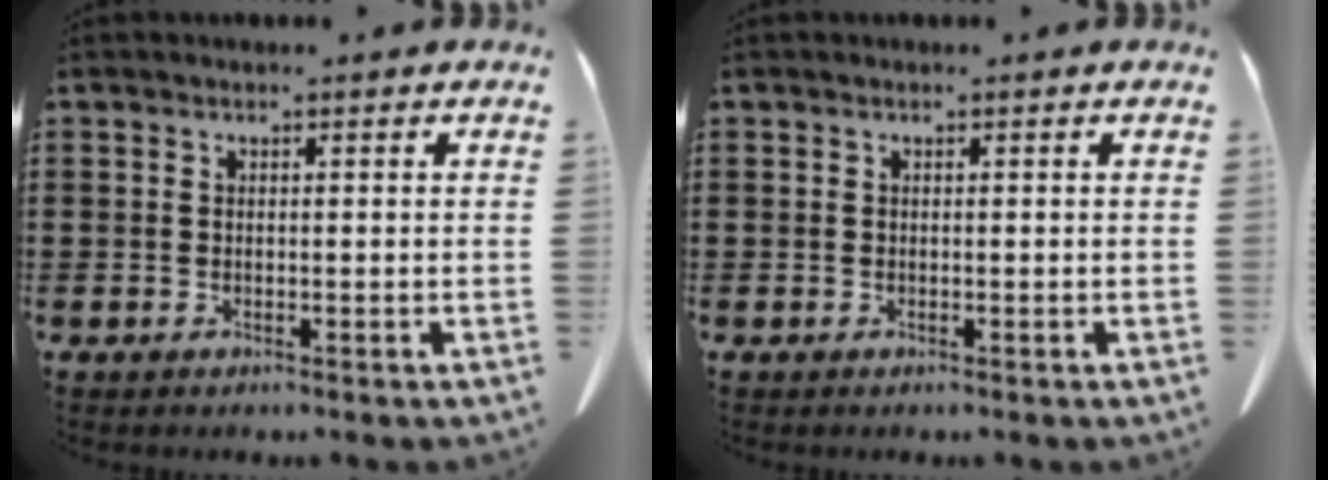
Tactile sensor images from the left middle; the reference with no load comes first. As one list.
[{"total": 0.0}]